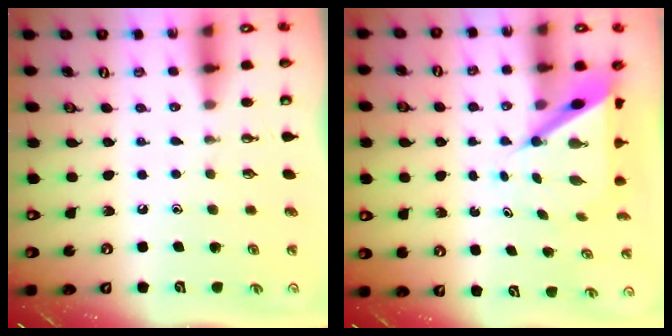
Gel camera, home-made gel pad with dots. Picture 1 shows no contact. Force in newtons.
{"total": 6.7, "press": 6.7, "slide": 0.7}